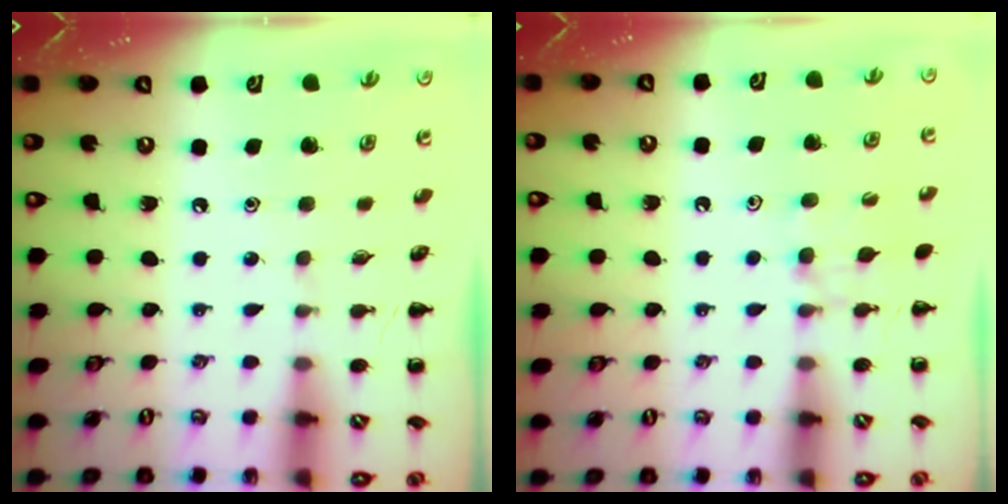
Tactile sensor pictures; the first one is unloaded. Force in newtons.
{"total": 7.0, "press": 6.7, "slide": 1.8}